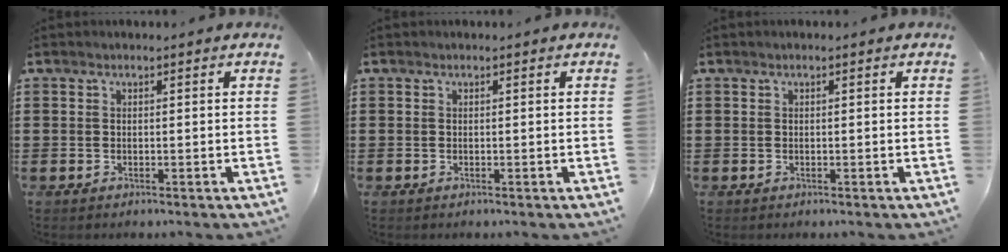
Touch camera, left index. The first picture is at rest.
{"total": 0.0}
{"total": 0.0}